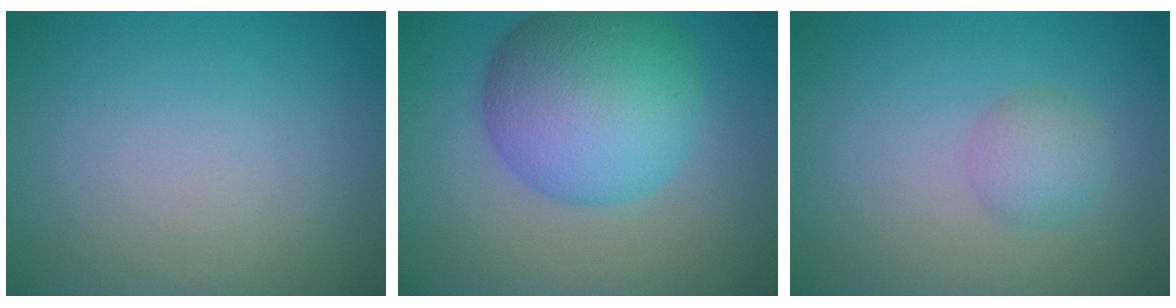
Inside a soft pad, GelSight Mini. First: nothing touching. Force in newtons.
{"total": 10.6, "press": 10.6, "slide": 0.1}
{"total": 2.2, "press": 2.2, "slide": 0.1}